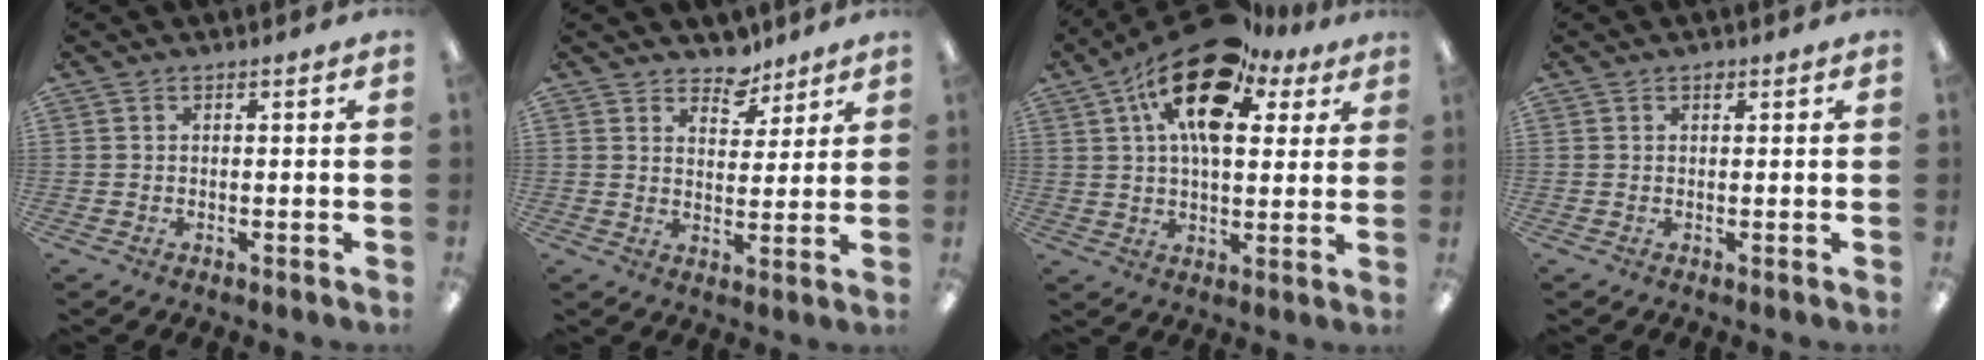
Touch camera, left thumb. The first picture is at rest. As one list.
[{"total": 6.8, "force": [5.7, 3.6, 1.5], "torque": [-0.009, -0.037, 0.100]}, {"total": 18.7, "force": [9.6, 9.5, 13.0], "torque": [-0.219, -0.035, 0.162]}, {"total": 1.0, "force": [0.6, 0.6, 0.6], "torque": [-0.005, -0.001, 0.009]}]